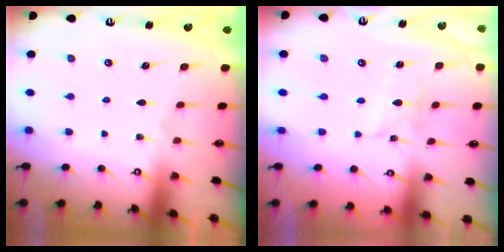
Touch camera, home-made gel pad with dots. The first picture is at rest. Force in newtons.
{"total": 2.8, "press": 2.8, "slide": 0.2}